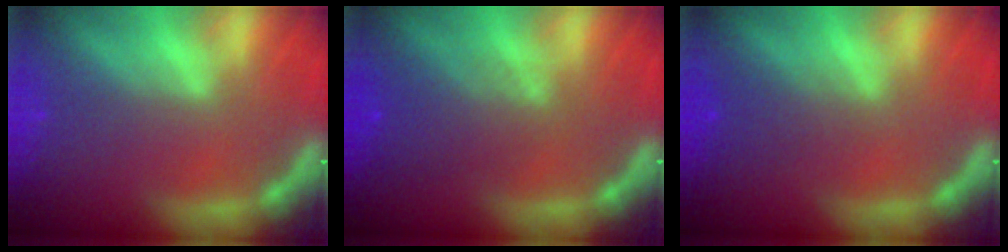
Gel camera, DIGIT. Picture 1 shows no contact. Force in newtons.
{"total": 4.1}
{"total": 1.9}